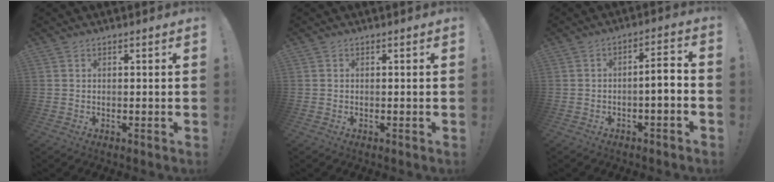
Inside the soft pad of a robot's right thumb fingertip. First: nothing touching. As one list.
[{"total": 0.0}, {"total": 5.3, "force": [-1.7, 0.5, 4.9], "torque": [-0.078, 0.003, -0.032]}]